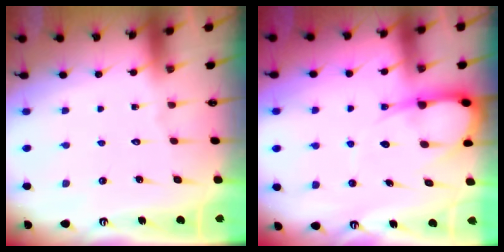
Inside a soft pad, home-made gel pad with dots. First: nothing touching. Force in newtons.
{"total": 7.7, "press": 7.6, "slide": 1.1}